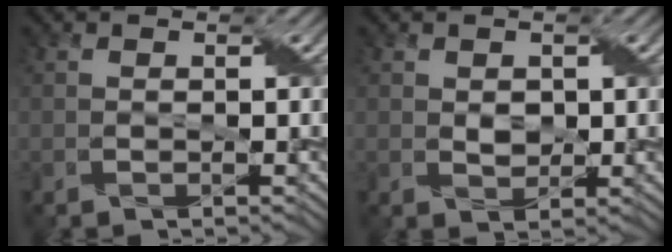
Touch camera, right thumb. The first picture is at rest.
{"total": 1.6, "force": [0.4, 1.3, 0.9], "torque": [-0.026, -0.004, 0.010]}